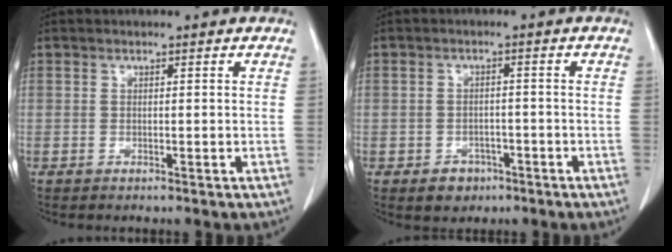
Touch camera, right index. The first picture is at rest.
{"total": 4.2, "force": [-2.4, 3.2, 1.4], "torque": [-0.015, 0.007, -0.026]}